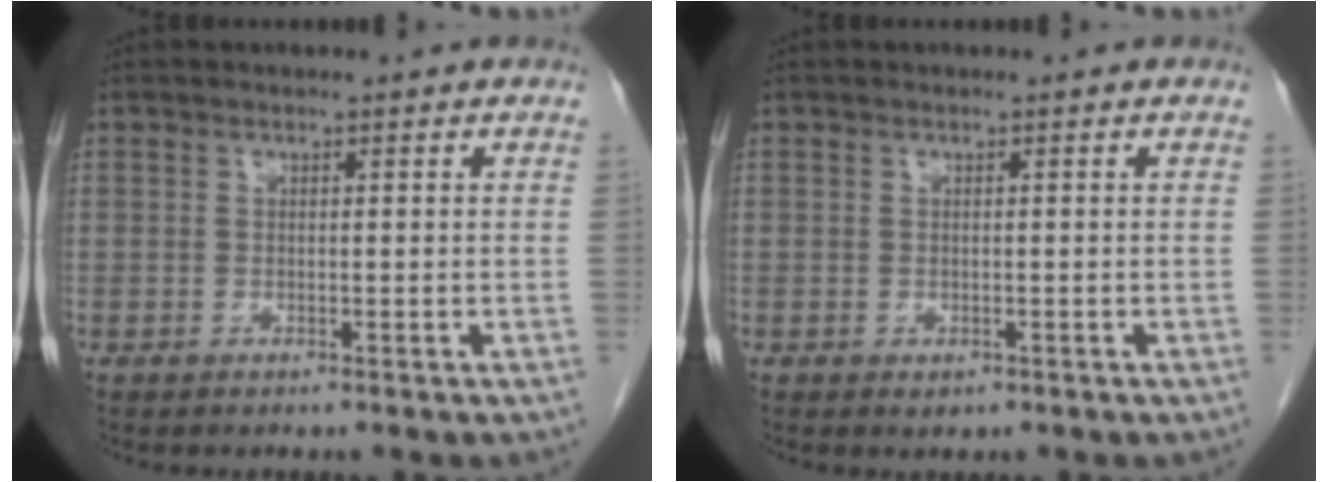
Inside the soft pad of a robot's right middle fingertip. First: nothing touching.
{"total": 0.8, "force": [-0.4, 0.6, 0.5], "torque": [-0.004, 0.000, -0.001]}